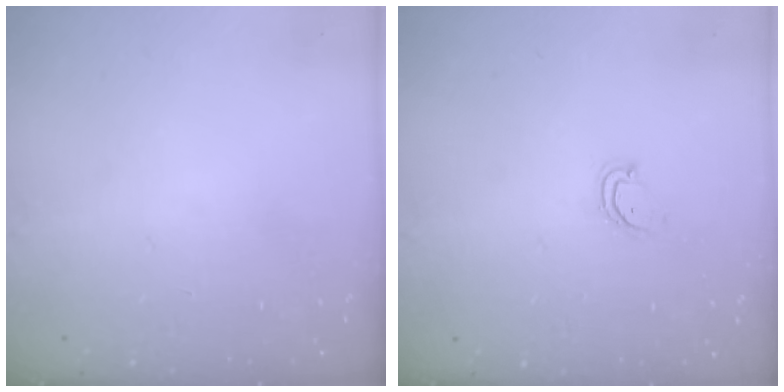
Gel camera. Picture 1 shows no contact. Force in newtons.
{"total": 3.6, "press": 3.6, "slide": 0.2}